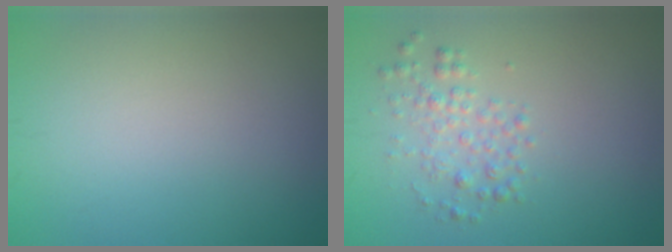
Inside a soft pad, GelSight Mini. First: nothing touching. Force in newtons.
{"total": 2.2, "press": 2.2, "slide": 0.1}